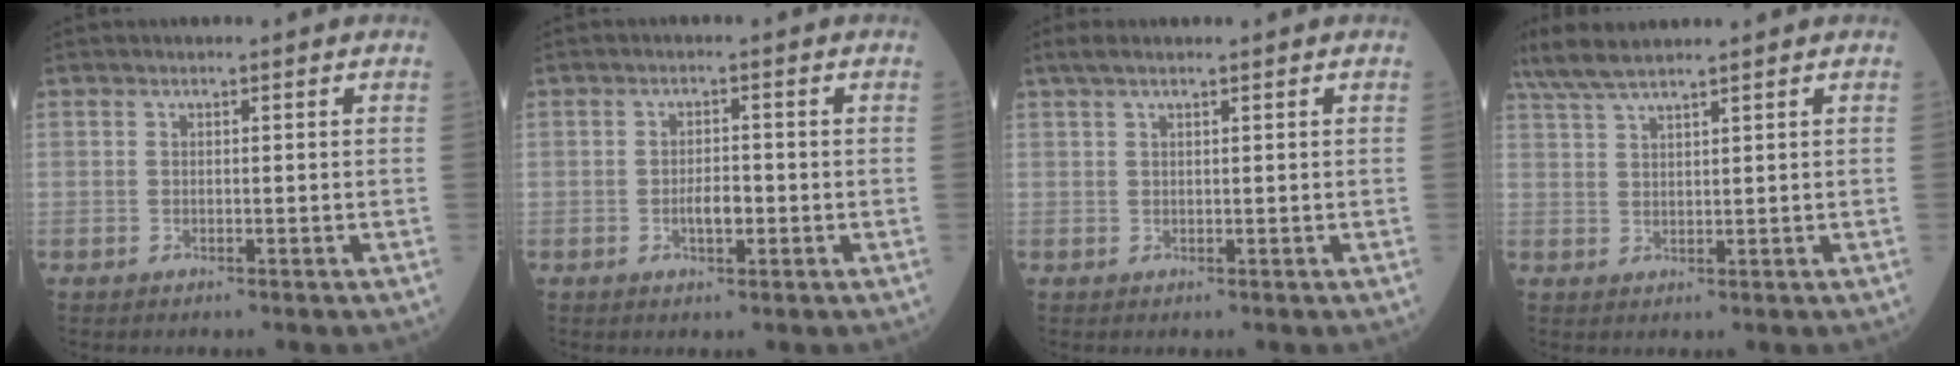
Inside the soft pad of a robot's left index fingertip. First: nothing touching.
{"total": 2.7, "force": [-1.2, 1.0, 2.2], "torque": [-0.042, -0.003, -0.019]}
{"total": 2.2, "force": [1.4, 0.3, 1.6], "torque": [-0.034, 0.016, 0.028]}
{"total": 6.5, "force": [5.3, -0.2, 3.6], "torque": [-0.076, 0.022, 0.103]}